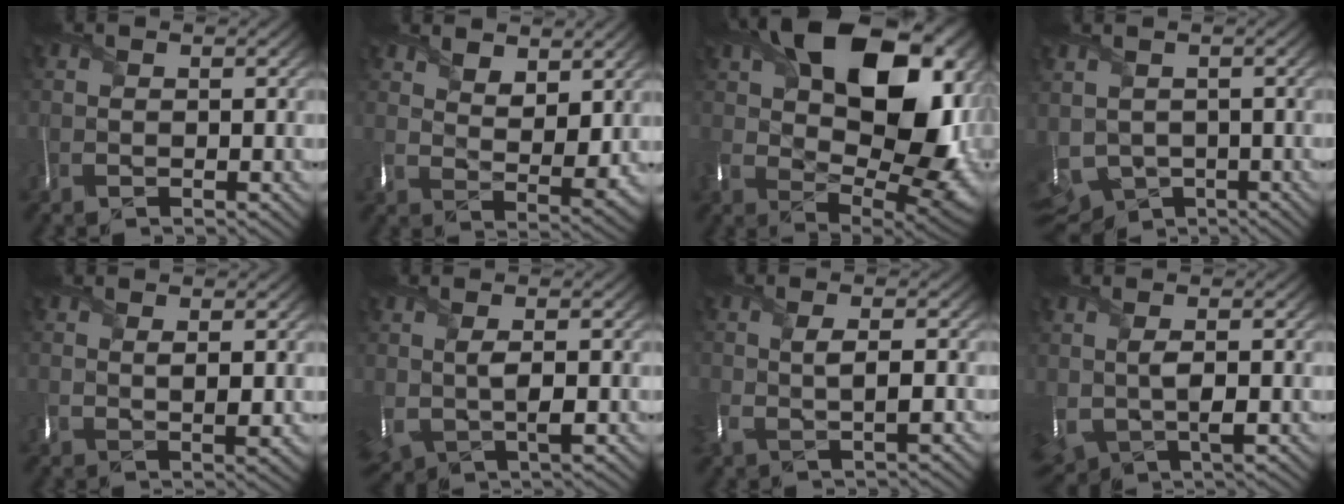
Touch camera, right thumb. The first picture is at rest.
{"total": 4.8, "force": [3.8, 2.1, 2.0], "torque": [-0.041, -0.014, 0.074]}
{"total": 21.0, "force": [6.6, 12.6, 15.4], "torque": [-0.275, 0.009, 0.124]}
{"total": 5.9, "force": [-2.4, 4.5, 2.9], "torque": [-0.075, -0.036, -0.028]}
{"total": 2.0, "force": [1.2, 0.6, 1.5], "torque": [-0.027, -0.002, 0.027]}
{"total": 4.2, "force": [0.3, 2.6, 3.3], "torque": [-0.089, -0.011, 0.012]}
{"total": 3.1, "force": [0.2, 1.1, 2.9], "torque": [-0.064, -0.003, 0.000]}
{"total": 4.7, "force": [0.1, 2.9, 3.6], "torque": [-0.095, -0.014, 0.005]}